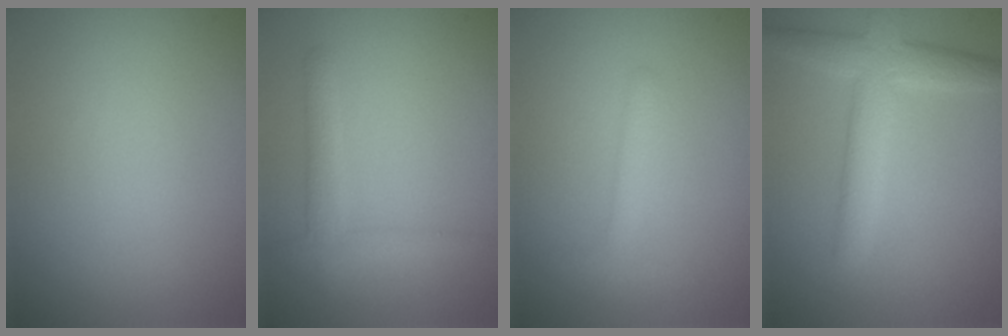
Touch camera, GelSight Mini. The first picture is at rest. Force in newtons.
{"total": 2.2, "press": 2.2, "slide": 0.1}
{"total": 1.8, "press": 1.8, "slide": 0.2}
{"total": 4.7, "press": 4.7, "slide": 0.1}